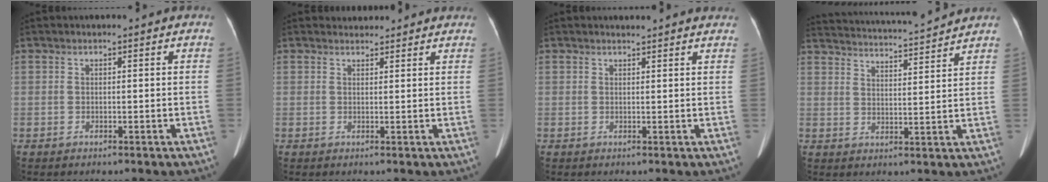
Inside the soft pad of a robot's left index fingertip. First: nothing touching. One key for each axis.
{"total": 2.7, "fx": 2.6, "fy": 0.7, "fz": -0.1, "tx": -0.003, "ty": 0.018, "tz": 0.032}
{"total": 5.0, "fx": 4.9, "fy": 0.6, "fz": 1.2, "tx": -0.013, "ty": 0.013, "tz": 0.043}
{"total": 14.5, "fx": 13.9, "fy": -0.4, "fz": 4.1, "tx": -0.084, "ty": 0.000, "tz": 0.205}